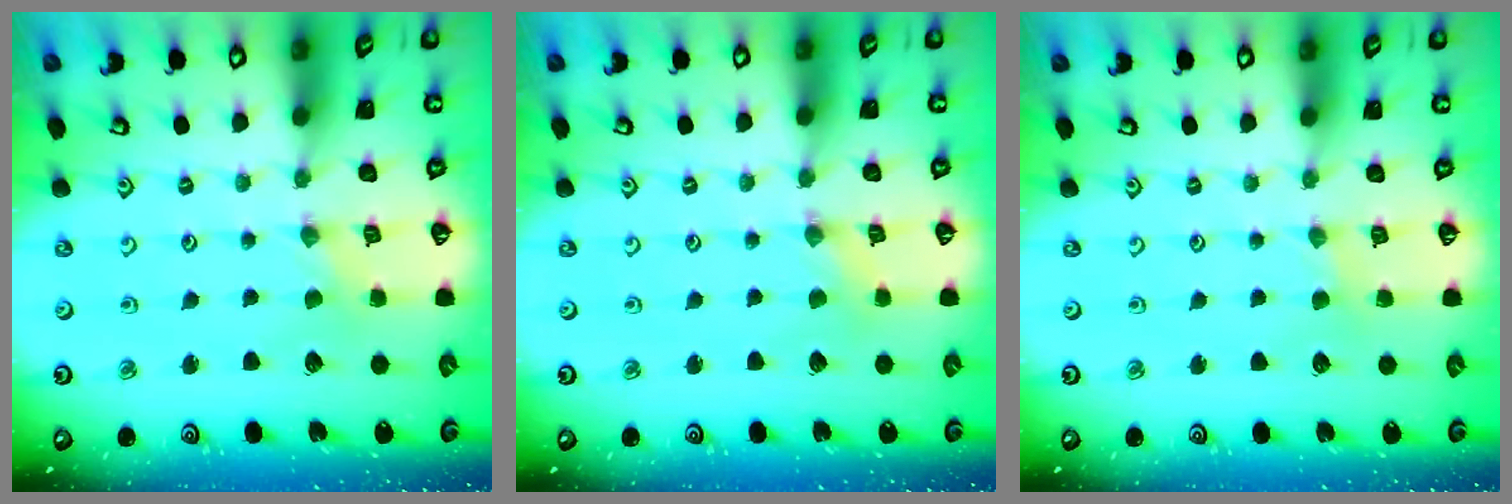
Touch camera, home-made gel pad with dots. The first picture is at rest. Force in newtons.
{"total": 1.8, "press": 1.8, "slide": 0.4}
{"total": 1.5, "press": 1.5, "slide": 0.3}